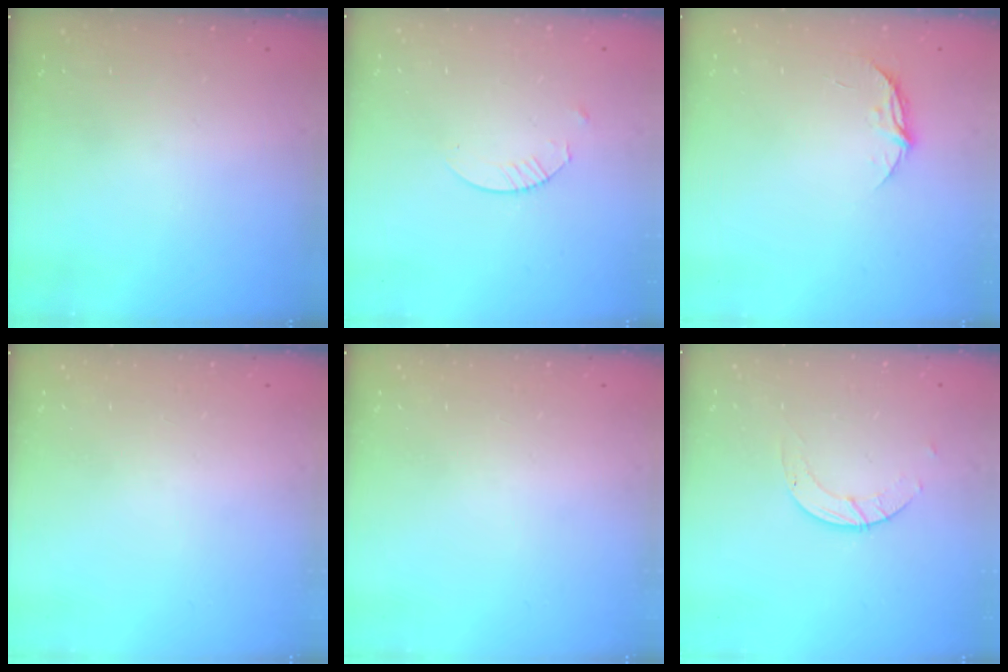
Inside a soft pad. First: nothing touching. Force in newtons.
{"total": 2.4, "press": 2.4, "slide": 0.3}
{"total": 5.3, "press": 5.3, "slide": 0.5}
{"total": 0.0}
{"total": 0.0}
{"total": 2.8, "press": 2.8, "slide": 0.3}